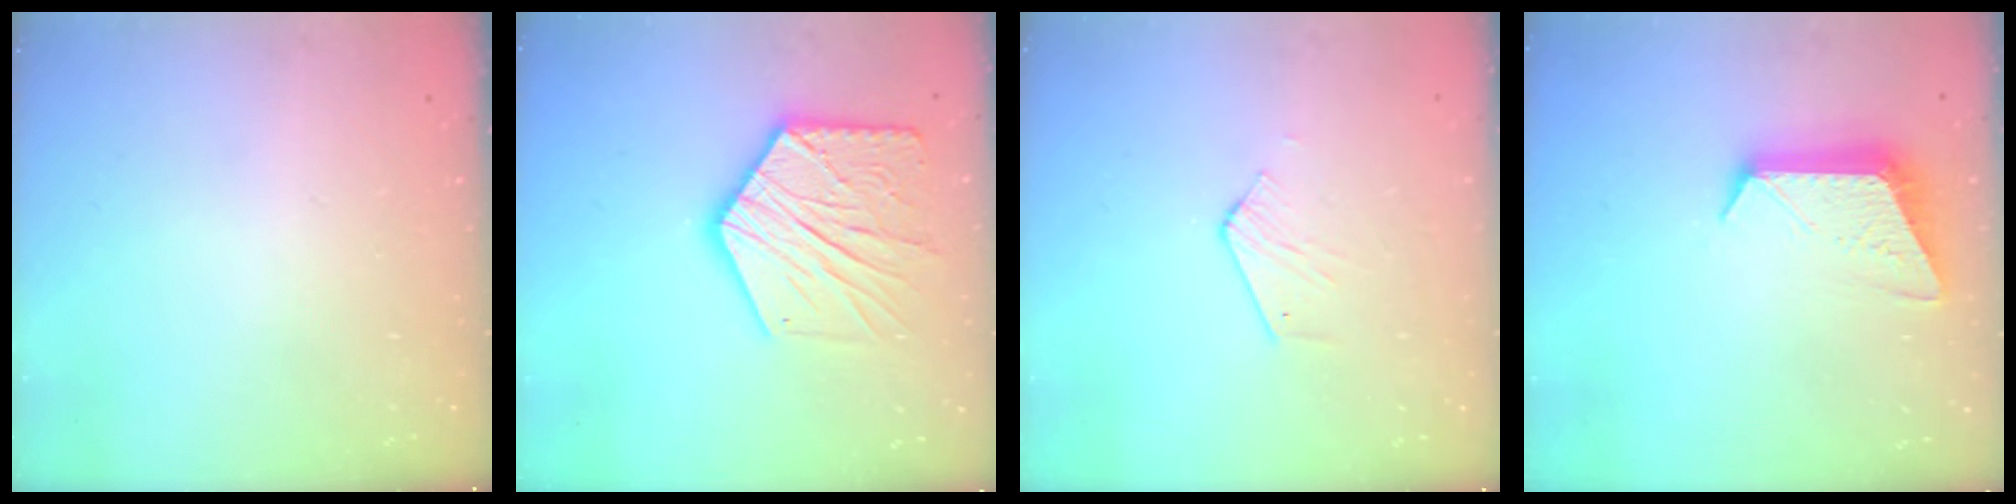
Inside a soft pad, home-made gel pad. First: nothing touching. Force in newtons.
{"total": 18.2, "press": 18.2, "slide": 1.5}
{"total": 2.6, "press": 2.6, "slide": 0.1}
{"total": 10.3, "press": 10.3, "slide": 0.4}